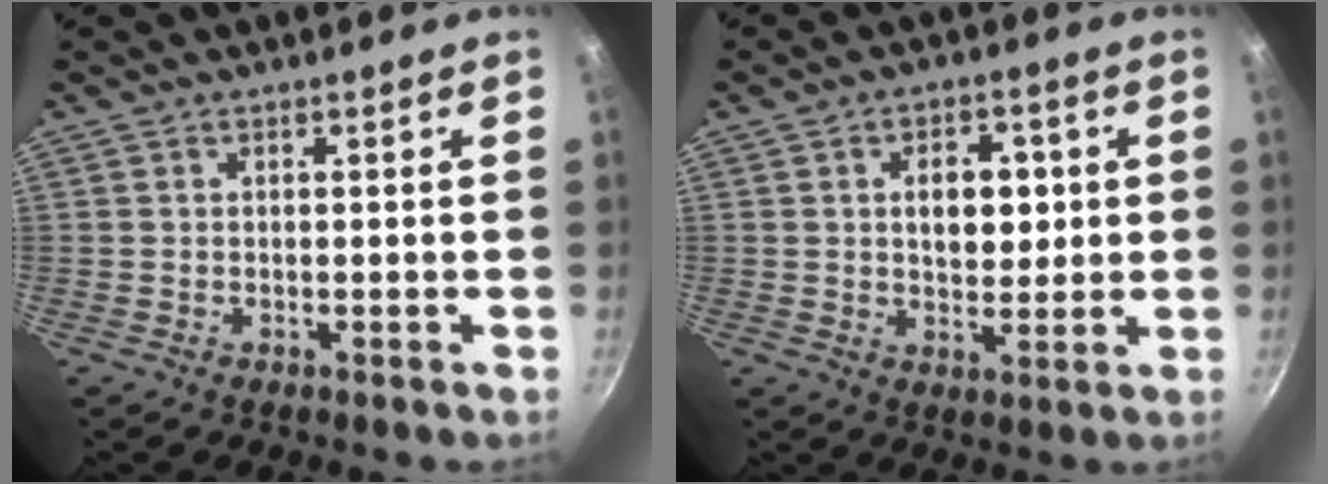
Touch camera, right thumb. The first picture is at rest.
{"total": 8.0, "force": [1.4, 5.1, 6.0], "torque": [-0.053, -0.003, 0.022]}